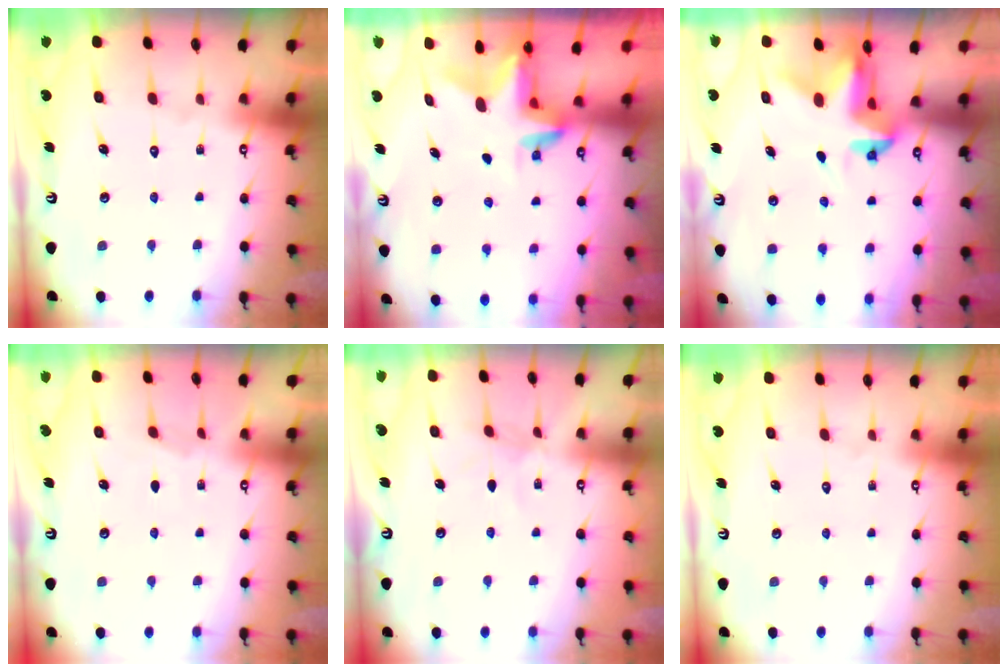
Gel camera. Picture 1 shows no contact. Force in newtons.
{"total": 3.1, "press": 3.1, "slide": 0.3}
{"total": 4.0, "press": 4.0, "slide": 0.1}
{"total": 2.3, "press": 2.2, "slide": 0.4}
{"total": 3.0, "press": 2.9, "slide": 0.4}
{"total": 0.0}